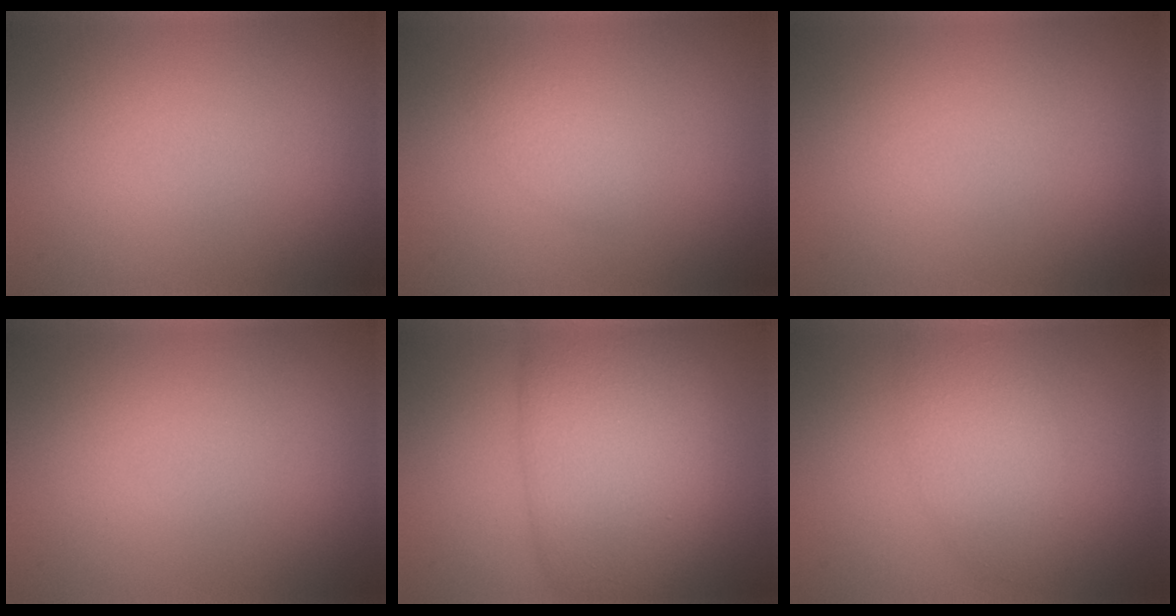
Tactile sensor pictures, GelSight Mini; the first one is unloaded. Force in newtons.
{"total": 1.2, "press": 1.2, "slide": 0.0}
{"total": 0.0}
{"total": 0.0}
{"total": 11.2, "press": 11.2, "slide": 0.3}
{"total": 3.9, "press": 3.9, "slide": 0.2}